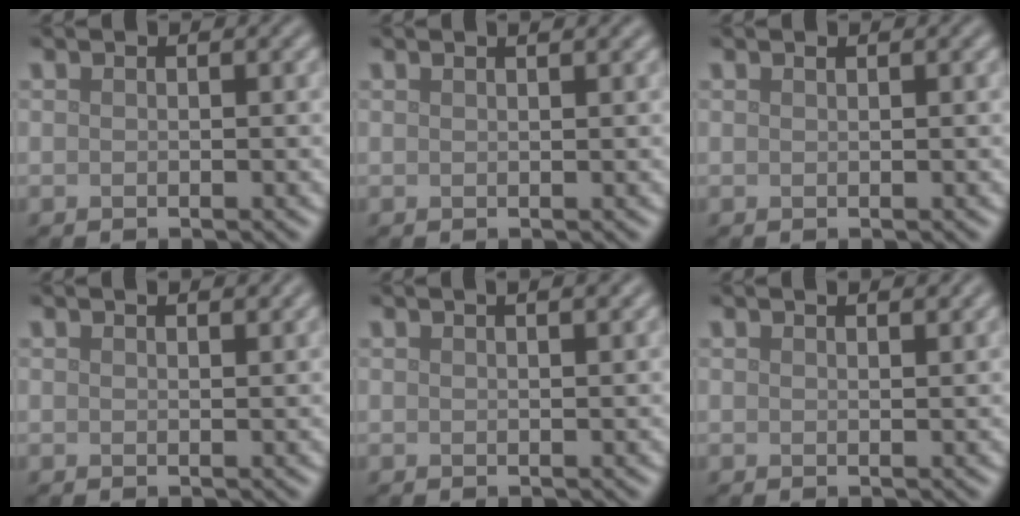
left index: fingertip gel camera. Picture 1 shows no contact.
{"total": 1.4, "force": [1.0, 0.4, 0.9], "torque": [-0.009, 0.001, 0.008]}
{"total": 0.0}
{"total": 1.2, "force": [1.1, 0.2, 0.6], "torque": [-0.009, -0.001, 0.013]}
{"total": 2.5, "force": [1.6, 1.0, 1.7], "torque": [-0.004, 0.009, 0.000]}
{"total": 1.7, "force": [1.4, 0.4, 0.9], "torque": [-0.008, 0.004, 0.008]}